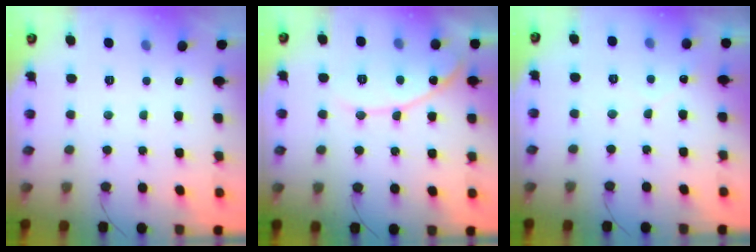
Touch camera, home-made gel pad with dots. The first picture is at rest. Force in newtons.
{"total": 12.1, "press": 12.0, "slide": 1.1}
{"total": 2.2, "press": 2.2, "slide": 0.1}